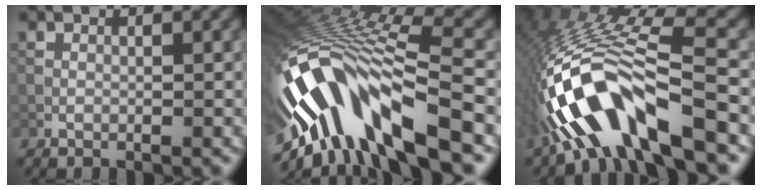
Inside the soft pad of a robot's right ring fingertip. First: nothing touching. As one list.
[{"total": 12.4, "force": [-6.7, 3.7, 9.8], "torque": [-0.177, 0.016, -0.110]}, {"total": 11.5, "force": [-5.8, 3.2, 9.3], "torque": [-0.186, 0.011, -0.103]}]